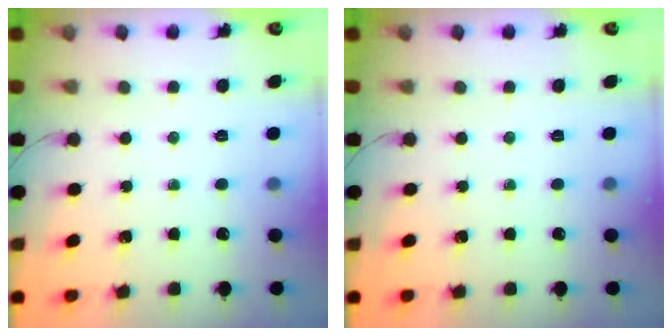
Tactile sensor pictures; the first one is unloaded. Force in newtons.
{"total": 0.0}